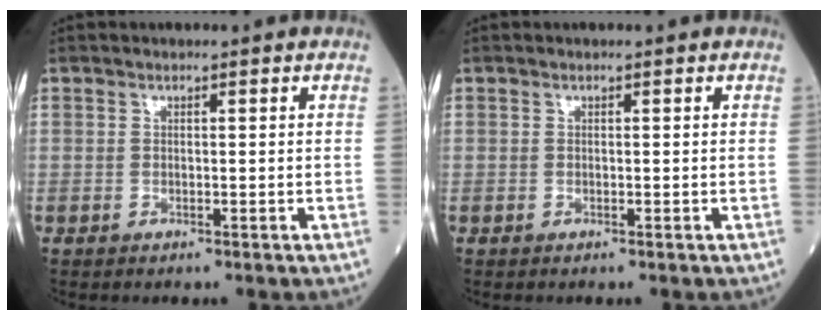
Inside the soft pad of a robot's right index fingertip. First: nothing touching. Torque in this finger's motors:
{"motor_torque": [0.00, 0.00, 0.00, -0.01]}